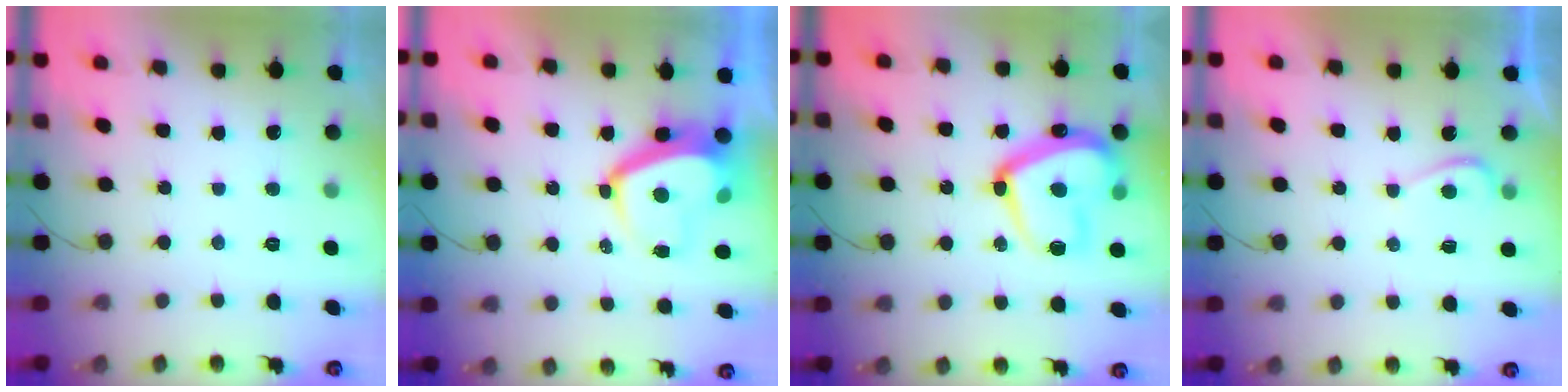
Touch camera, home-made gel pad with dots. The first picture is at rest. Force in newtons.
{"total": 8.1, "press": 8.0, "slide": 1.0}
{"total": 19.8, "press": 19.7, "slide": 1.7}
{"total": 2.4, "press": 2.4, "slide": 0.3}